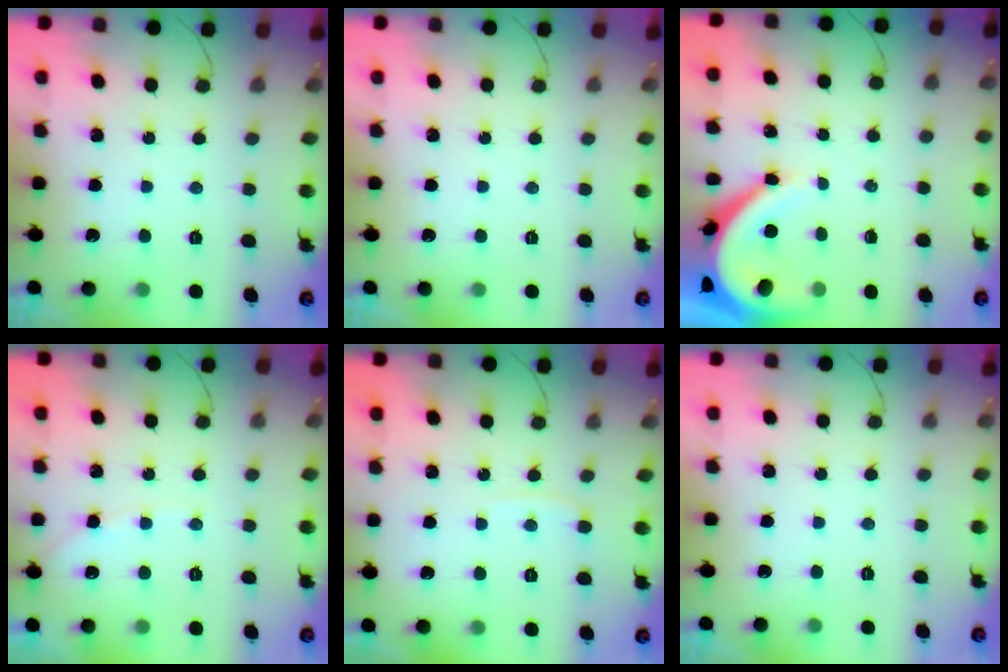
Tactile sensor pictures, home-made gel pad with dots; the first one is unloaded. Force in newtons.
{"total": 0.0}
{"total": 7.5, "press": 7.5, "slide": 0.9}
{"total": 4.0, "press": 3.9, "slide": 0.6}
{"total": 3.8, "press": 3.7, "slide": 0.6}
{"total": 0.0}